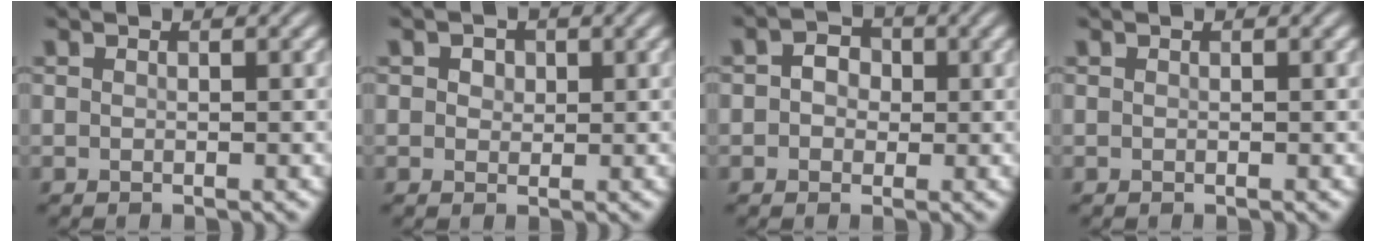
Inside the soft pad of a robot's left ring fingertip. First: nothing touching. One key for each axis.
{"total": 1.8, "fx": 0.8, "fy": 1.4, "fz": 0.9, "tx": -0.010, "ty": 0.007, "tz": 0.002}
{"total": 2.3, "fx": 0.2, "fy": 2.0, "fz": 1.2, "tx": -0.011, "ty": 0.003, "tz": -0.007}
{"total": 0.0}